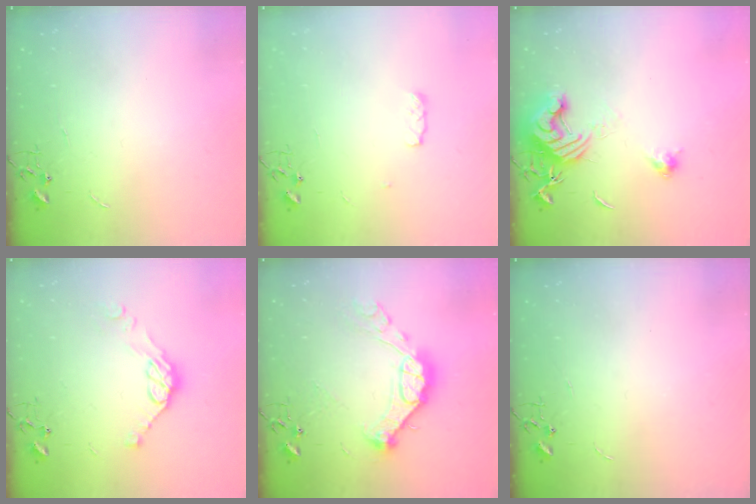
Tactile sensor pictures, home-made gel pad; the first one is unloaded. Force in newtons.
{"total": 5.2, "press": 5.2, "slide": 0.8}
{"total": 12.9, "press": 12.8, "slide": 1.6}
{"total": 9.6, "press": 9.5, "slide": 1.0}
{"total": 15.8, "press": 15.6, "slide": 1.9}
{"total": 0.0}